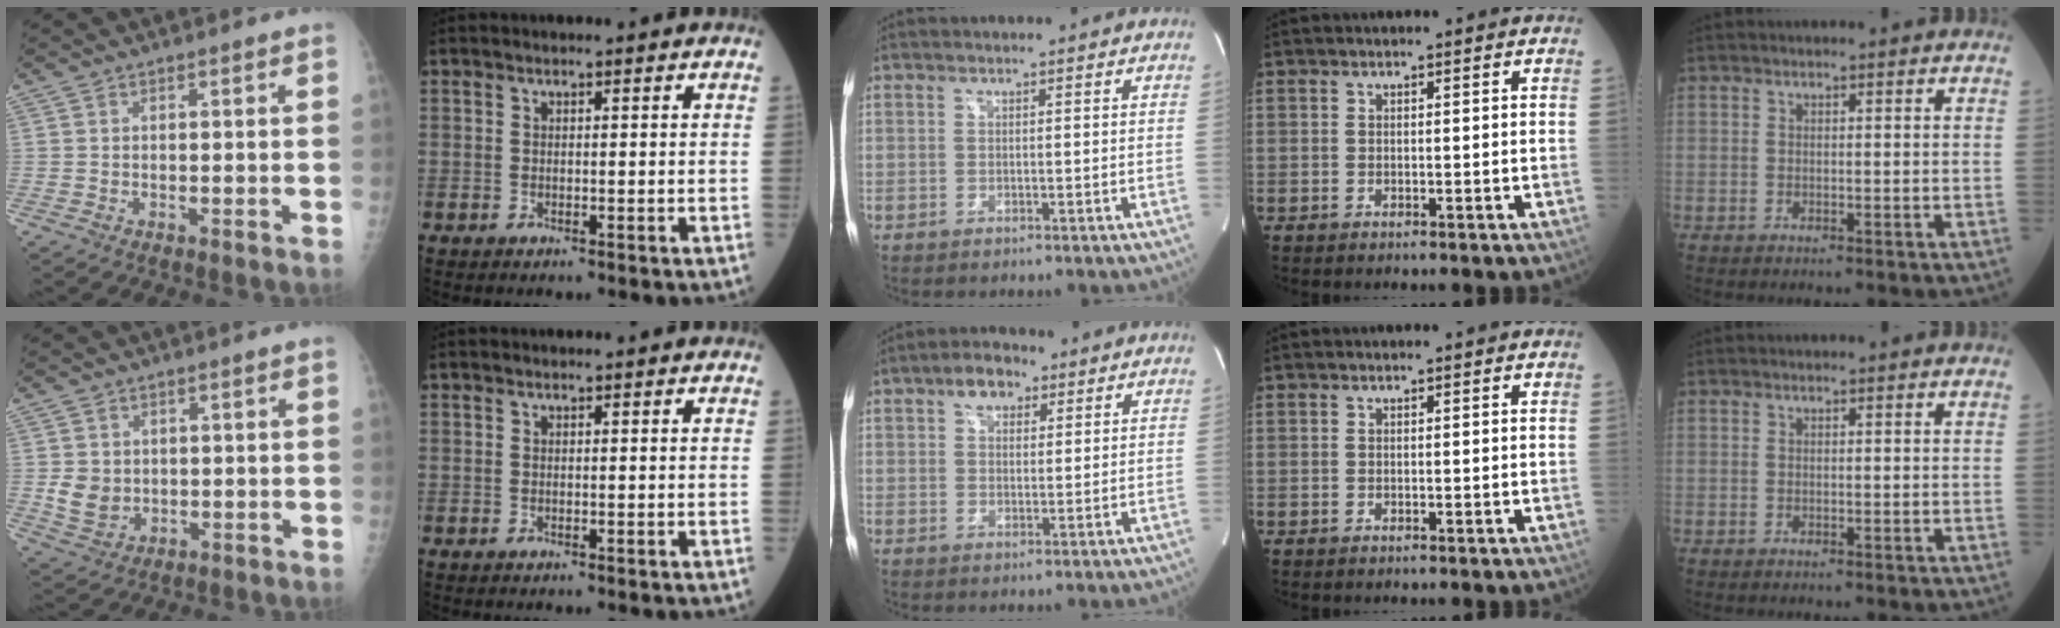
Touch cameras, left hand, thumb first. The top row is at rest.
{"thumb": {"total": 5.3, "force": [0.2, 4.5, 2.8], "torque": [-0.030, -0.005, 0.016]}, "middle": {"total": 4.9, "force": [2.7, 2.9, 3.0], "torque": [-0.051, 0.019, 0.045]}}